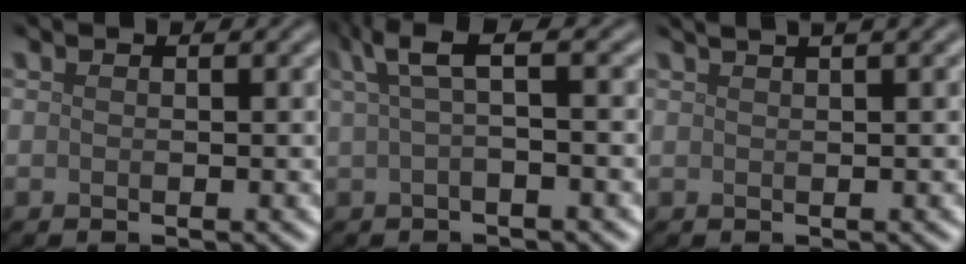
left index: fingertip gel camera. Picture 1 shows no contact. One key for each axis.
{"total": 3.5, "fx": 1.1, "fy": 0.8, "fz": 3.2, "tx": -0.052, "ty": 0.009, "tz": 0.018}
{"total": 4.2, "fx": 2.6, "fy": 1.6, "fz": 2.9, "tx": -0.012, "ty": 0.026, "tz": 0.007}